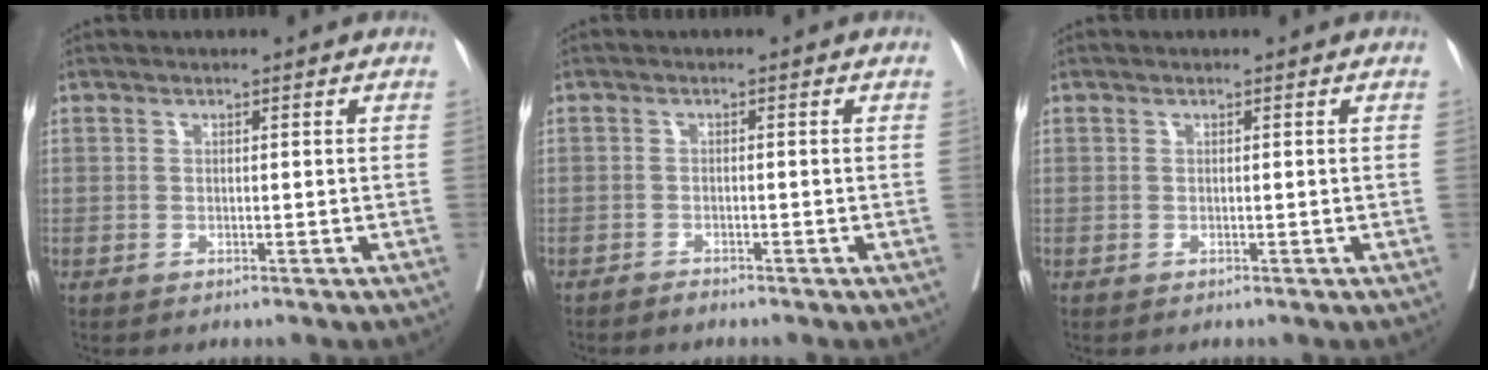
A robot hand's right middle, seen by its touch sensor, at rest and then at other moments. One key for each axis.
{"total": 0.8, "fx": -0.8, "fy": 0.1, "fz": 0.1, "tx": -0.006, "ty": -0.001, "tz": -0.012}
{"total": 0.0}